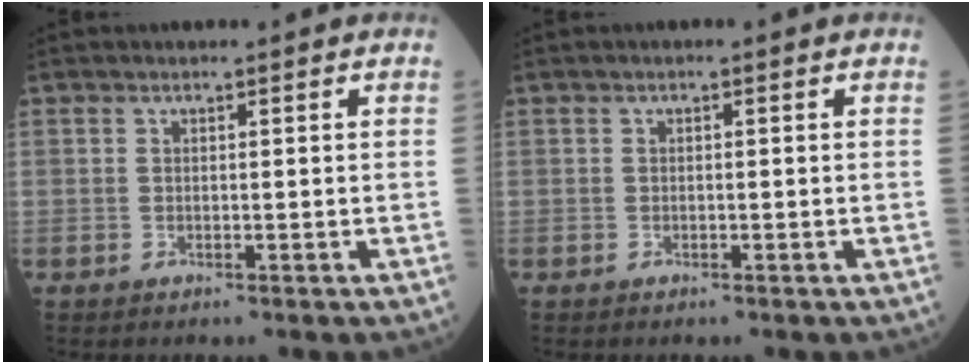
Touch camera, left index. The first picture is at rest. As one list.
[{"total": 0.0}]